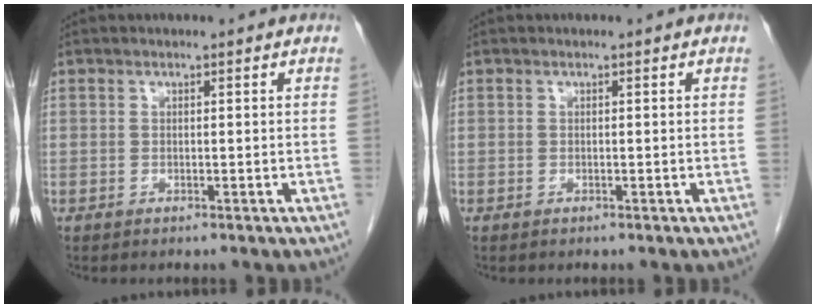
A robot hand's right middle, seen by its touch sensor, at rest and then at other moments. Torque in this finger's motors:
{"motor_torque": [-0.01, 0.02, 0.05, 0.01]}